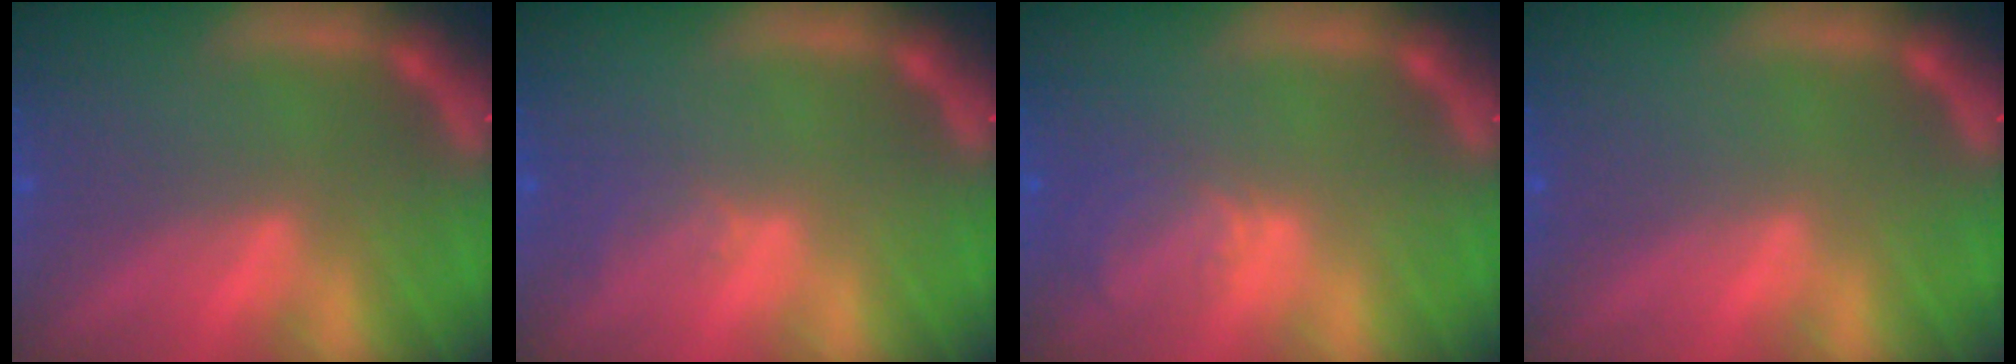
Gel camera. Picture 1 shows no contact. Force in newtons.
{"total": 1.5}
{"total": 2.9}
{"total": 0.0}